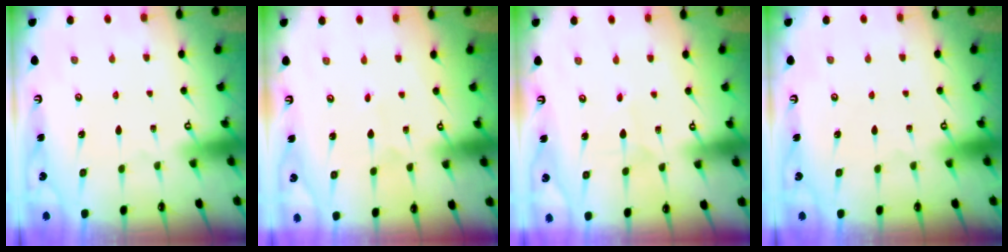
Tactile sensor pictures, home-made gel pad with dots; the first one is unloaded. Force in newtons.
{"total": 1.1, "press": 1.1, "slide": 0.1}
{"total": 1.5, "press": 1.4, "slide": 0.1}
{"total": 0.0}